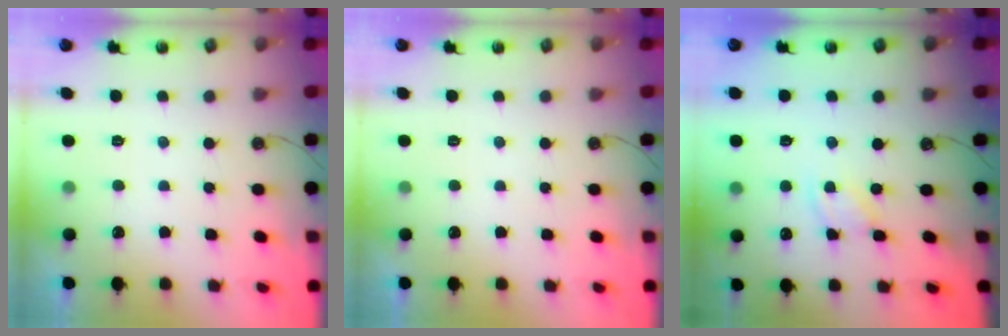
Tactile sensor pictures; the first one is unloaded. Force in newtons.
{"total": 0.0}
{"total": 2.4, "press": 2.4, "slide": 0.2}